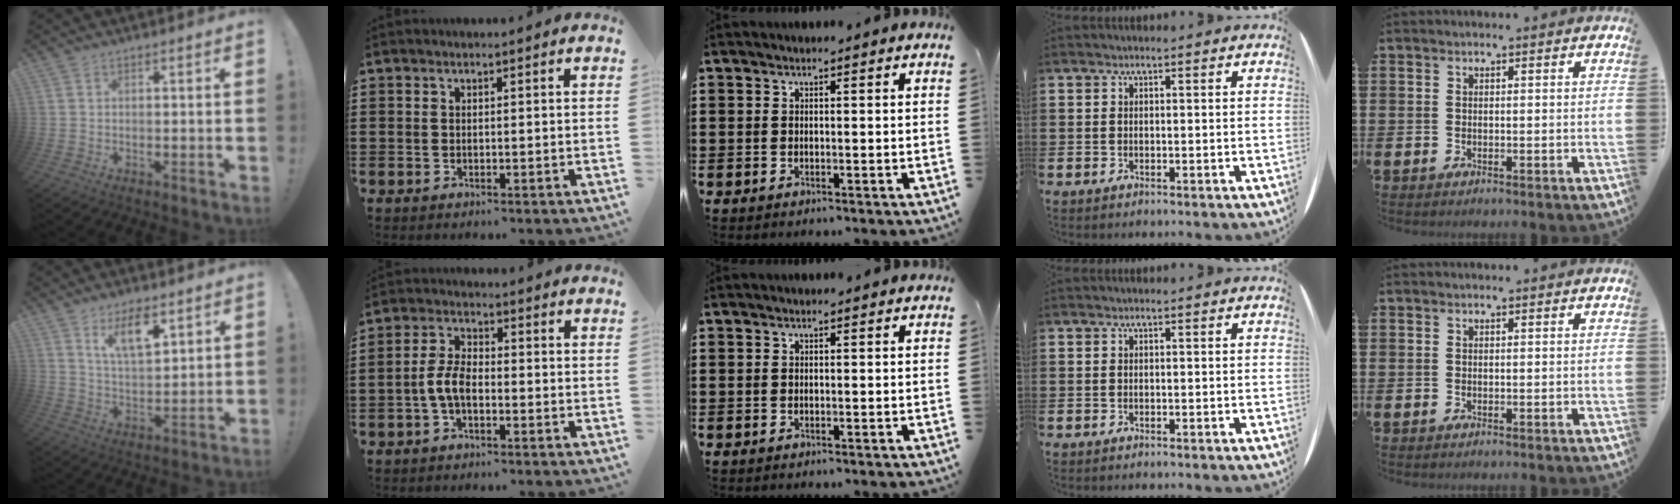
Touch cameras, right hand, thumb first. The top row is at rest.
{"thumb": {"total": 10.0, "force": [6.4, 3.5, 6.8], "torque": [-0.108, -0.032, 0.111]}, "index": {"total": 5.1, "force": [-1.6, 2.5, 4.2], "torque": [-0.101, -0.001, -0.036]}}